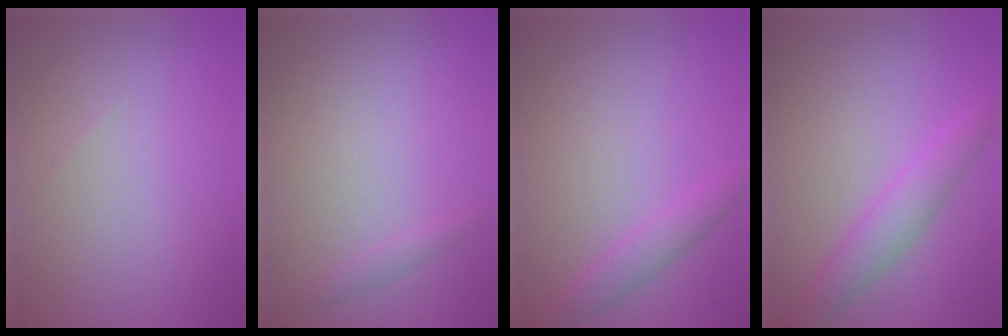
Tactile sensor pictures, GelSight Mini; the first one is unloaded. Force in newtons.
{"total": 0.8, "press": 0.8, "slide": 0.1}
{"total": 2.0, "press": 2.0, "slide": 0.1}
{"total": 3.1, "press": 3.1, "slide": 0.1}